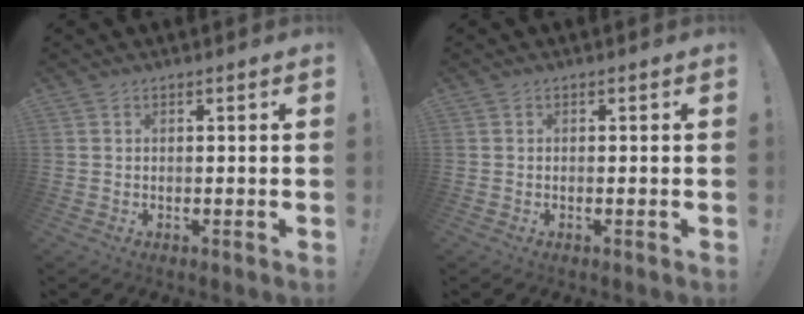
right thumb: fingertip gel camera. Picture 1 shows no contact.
{"total": 0.0}